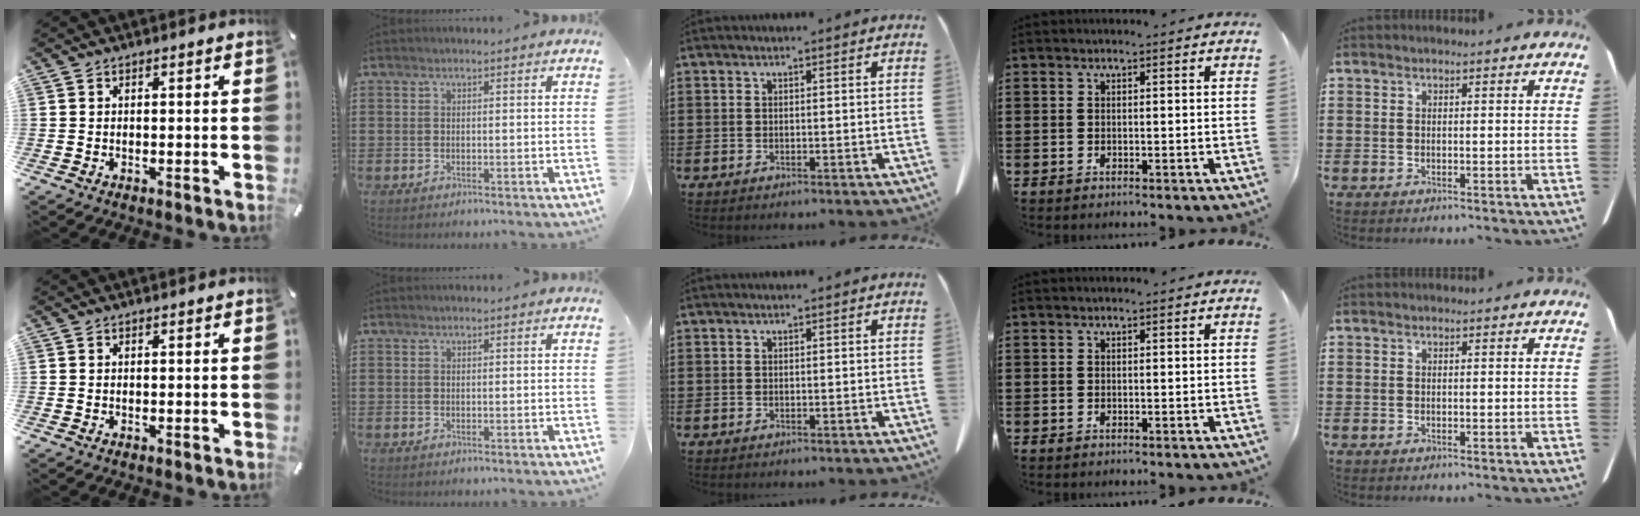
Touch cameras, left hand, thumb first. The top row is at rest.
{}